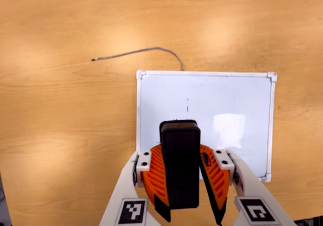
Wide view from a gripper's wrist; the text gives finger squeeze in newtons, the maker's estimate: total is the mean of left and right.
{"total": 9.3, "left": 9.2, "right": 9.4}